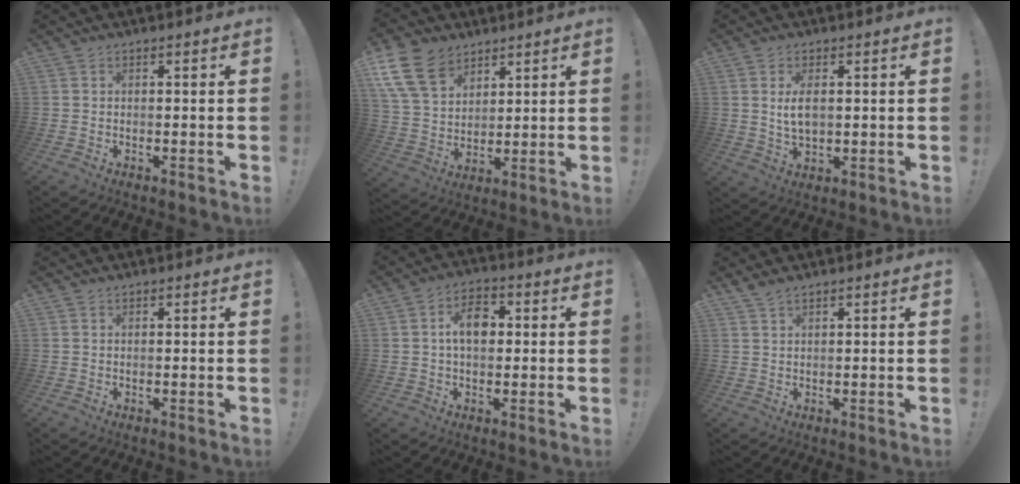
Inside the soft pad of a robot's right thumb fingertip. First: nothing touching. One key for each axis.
{"total": 15.3, "fx": 8.9, "fy": 10.0, "fz": 7.3, "tx": -0.142, "ty": -0.049, "tz": 0.175}
{"total": 5.6, "fx": 1.2, "fy": 3.0, "fz": 4.5, "tx": -0.086, "ty": -0.006, "tz": 0.017}
{"total": 0.0}
{"total": 8.7, "fx": 1.4, "fy": 5.7, "fz": 6.5, "tx": -0.093, "ty": 0.008, "tz": 0.022}
{"total": 2.0, "fx": 1.6, "fy": 0.4, "fz": 1.1, "tx": -0.030, "ty": -0.003, "tz": 0.031}